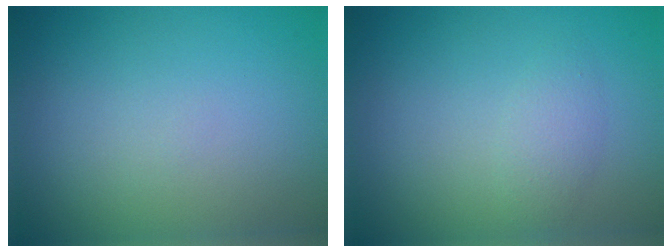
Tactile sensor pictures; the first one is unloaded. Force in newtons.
{"total": 1.6, "press": 1.6, "slide": 0.1}